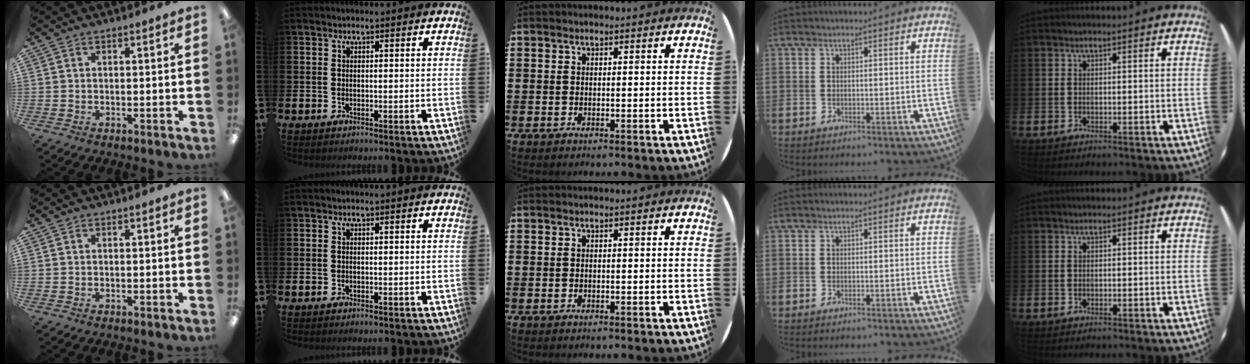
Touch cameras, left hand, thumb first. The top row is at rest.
{}